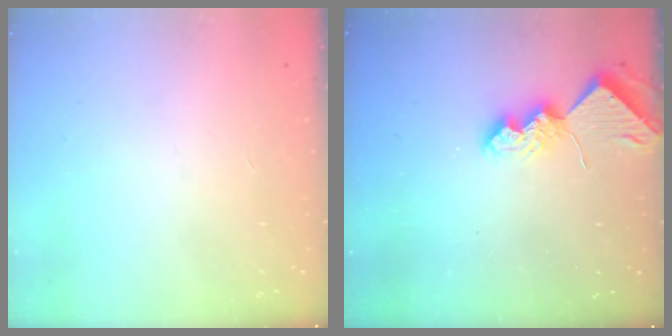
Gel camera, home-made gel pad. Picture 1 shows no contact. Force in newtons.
{"total": 7.6, "press": 7.6, "slide": 0.8}